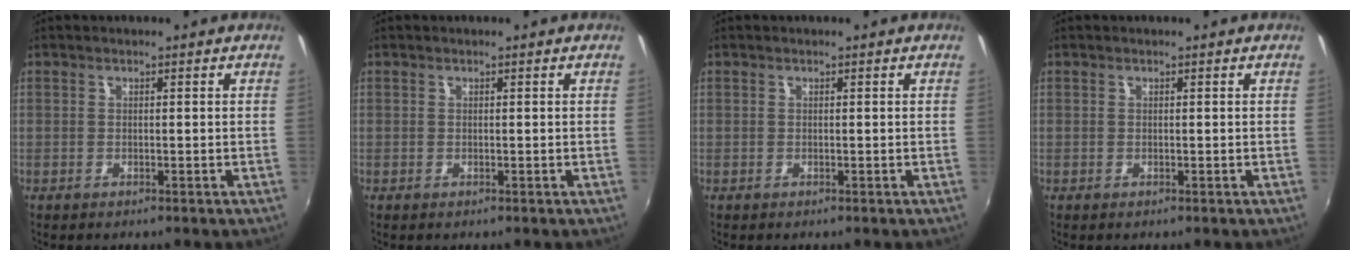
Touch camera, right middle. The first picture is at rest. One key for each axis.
{"total": 0.0}
{"total": 0.0}
{"total": 0.0}